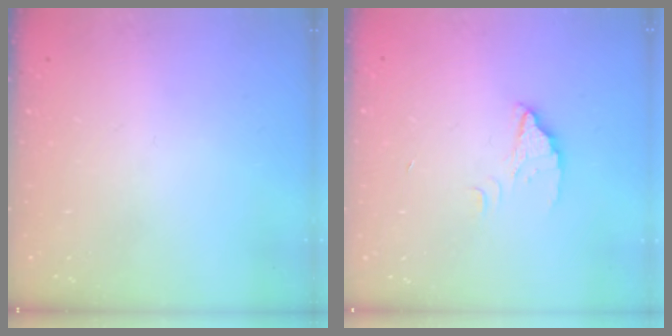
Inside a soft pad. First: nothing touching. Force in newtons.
{"total": 2.1, "press": 2.1, "slide": 0.1}